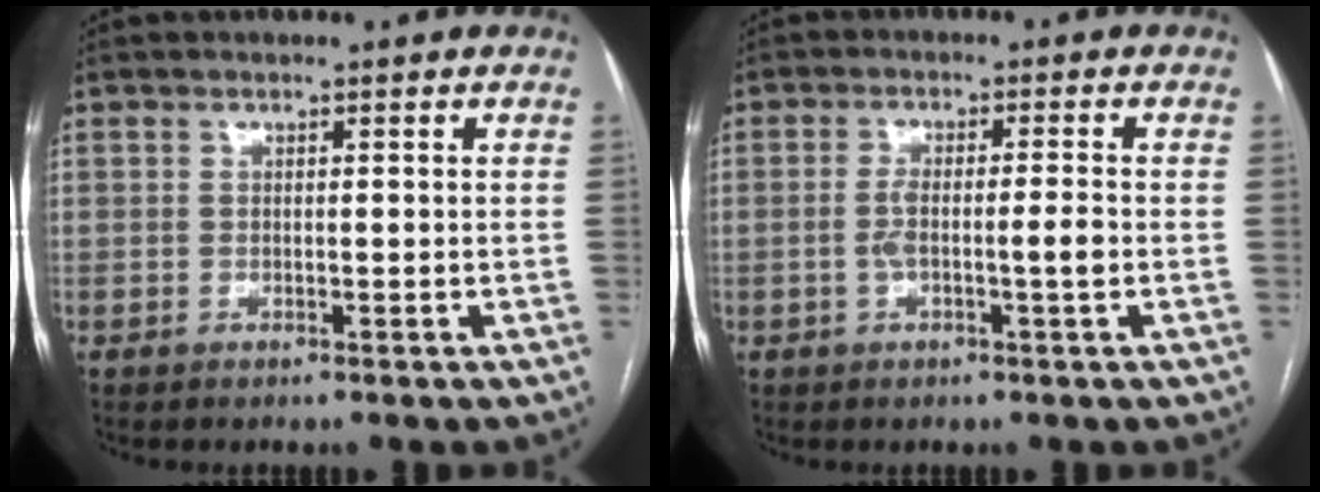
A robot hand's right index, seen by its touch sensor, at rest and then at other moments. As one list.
[{"total": 4.6, "force": [-1.0, 0.4, 4.5], "torque": [-0.093, 0.005, -0.014]}]